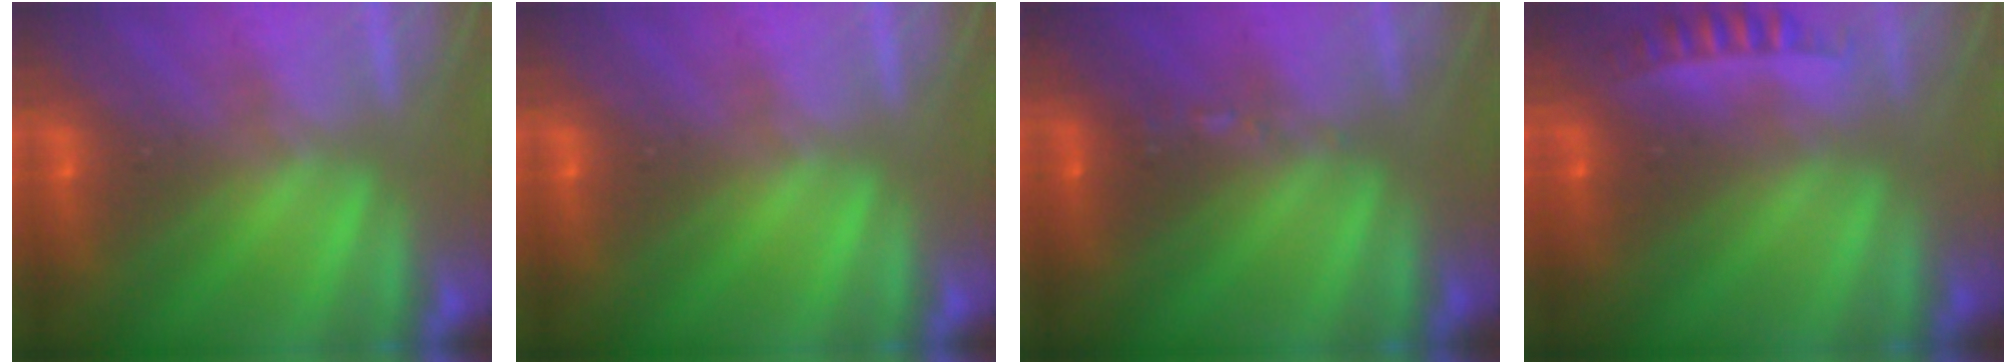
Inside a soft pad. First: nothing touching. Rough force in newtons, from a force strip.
{"total": 0.0}
{"total": 2.4}
{"total": 2.4}